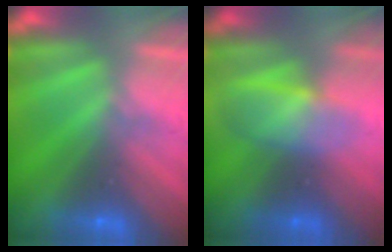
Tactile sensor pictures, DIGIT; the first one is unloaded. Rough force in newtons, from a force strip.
{"total": 3.0}